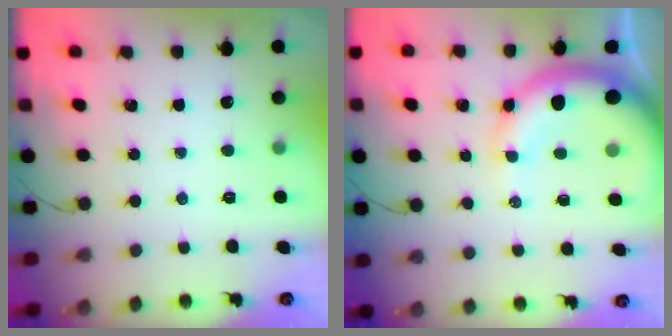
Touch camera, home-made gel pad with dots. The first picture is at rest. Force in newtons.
{"total": 12.6, "press": 12.3, "slide": 2.9}